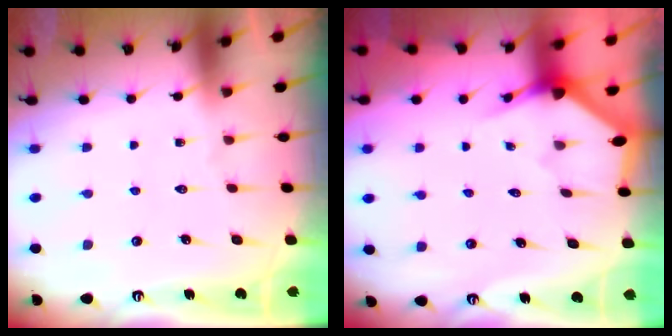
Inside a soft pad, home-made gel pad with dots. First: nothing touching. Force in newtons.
{"total": 2.9, "press": 2.9, "slide": 0.2}